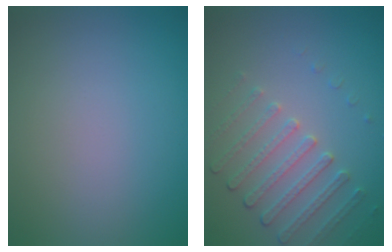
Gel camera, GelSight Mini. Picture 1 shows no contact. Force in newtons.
{"total": 2.5, "press": 2.2, "slide": 1.3}